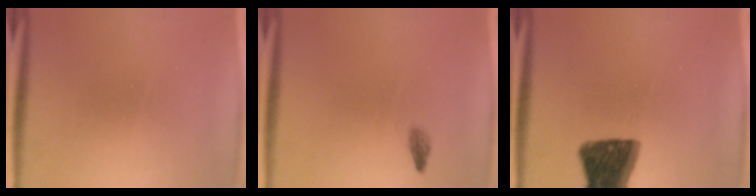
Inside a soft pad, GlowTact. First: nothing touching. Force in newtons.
{"total": 0.9}
{"total": 12.8}